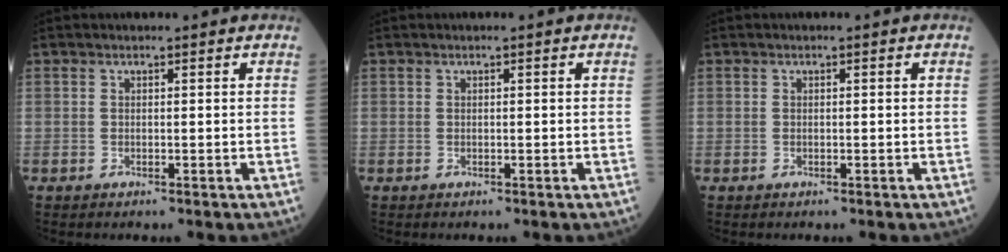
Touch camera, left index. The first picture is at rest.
{"total": 0.0}
{"total": 0.0}